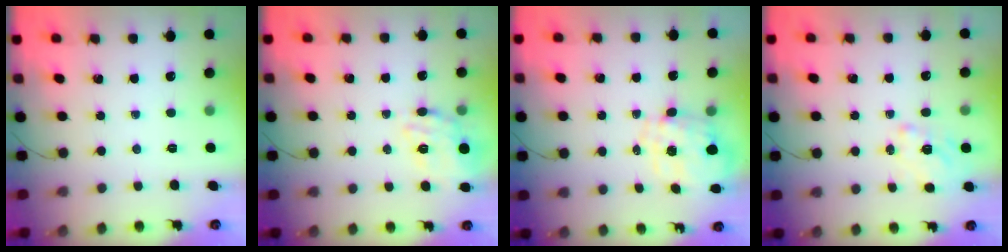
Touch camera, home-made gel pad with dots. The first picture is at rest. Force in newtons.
{"total": 13.6, "press": 13.3, "slide": 2.8}
{"total": 2.1, "press": 1.7, "slide": 1.1}
{"total": 1.4, "press": 1.2, "slide": 0.8}